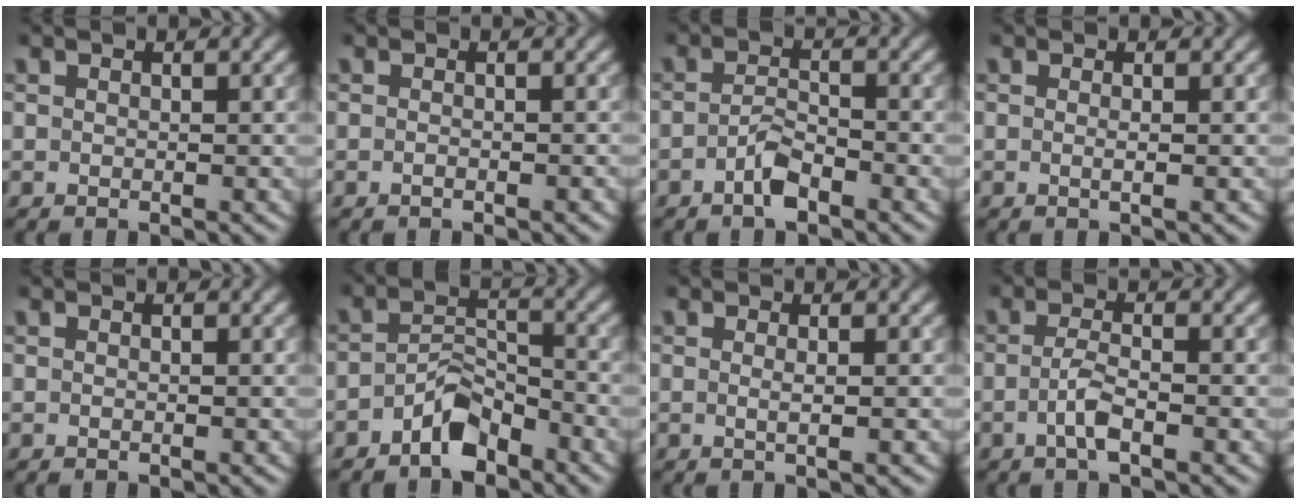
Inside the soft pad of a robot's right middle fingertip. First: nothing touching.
{"total": 0.8, "force": [-0.5, 0.2, 0.6], "torque": [-0.008, 0.001, -0.008]}
{"total": 2.3, "force": [-1.5, 0.7, 1.6], "torque": [-0.034, 0.004, -0.031]}
{"total": 1.0, "force": [0.0, 0.3, 1.0], "torque": [-0.013, -0.001, -0.003]}
{"total": 0.0}
{"total": 3.8, "force": [-2.7, 1.6, 2.1], "torque": [-0.034, 0.012, -0.053]}
{"total": 1.3, "force": [0.1, 0.4, 1.3], "torque": [-0.019, 0.000, -0.003]}
{"total": 2.2, "force": [-0.8, 0.5, 2.0], "torque": [-0.042, 0.003, -0.020]}